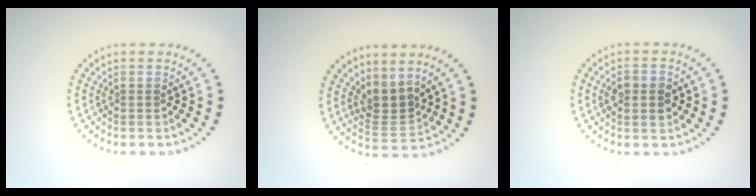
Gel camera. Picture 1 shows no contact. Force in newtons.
{"total": 2.8, "press": 2.1, "slide": 1.8}
{"total": 2.9, "press": 2.8, "slide": 0.2}